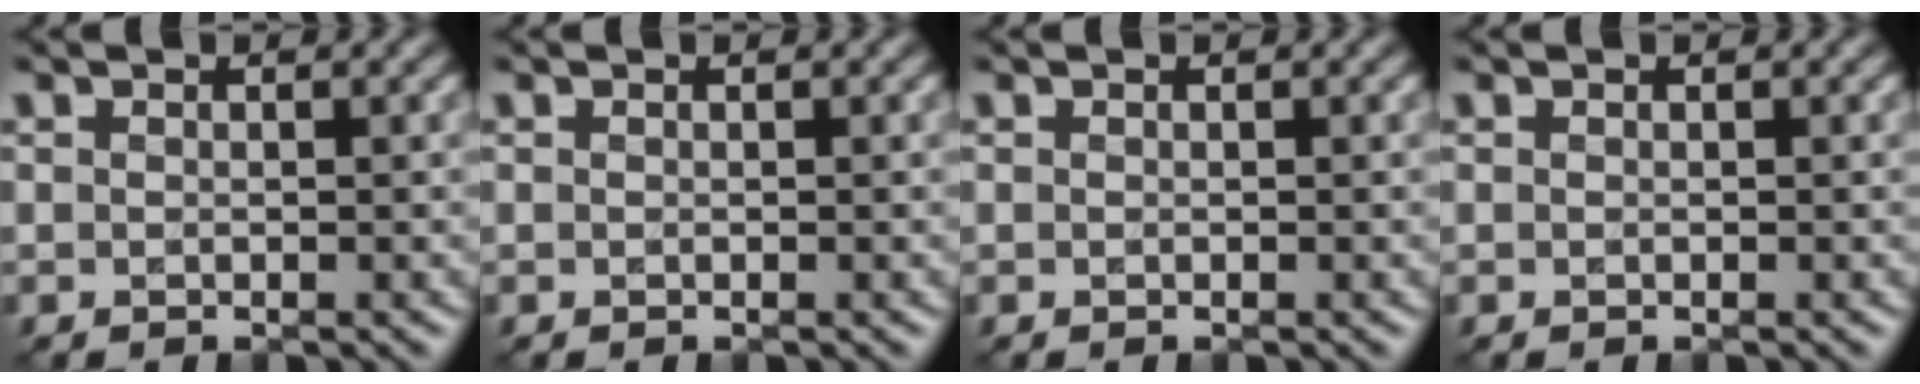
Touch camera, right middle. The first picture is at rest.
{"total": 0.0}
{"total": 0.0}
{"total": 0.0}